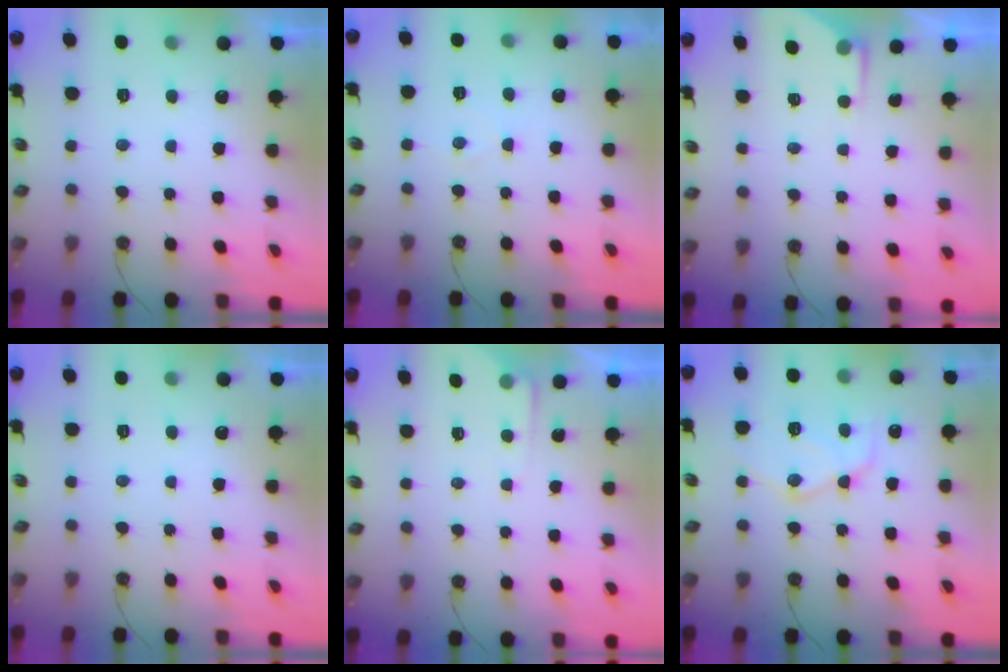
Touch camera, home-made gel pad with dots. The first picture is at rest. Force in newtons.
{"total": 4.1, "press": 4.1, "slide": 0.6}
{"total": 2.9, "press": 2.9, "slide": 0.5}
{"total": 0.0}
{"total": 3.7, "press": 3.6, "slide": 0.5}
{"total": 14.8, "press": 14.7, "slide": 1.2}